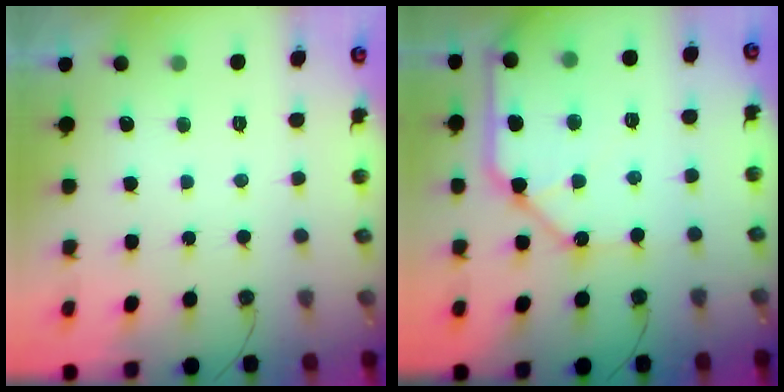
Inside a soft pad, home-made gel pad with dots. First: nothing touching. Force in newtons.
{"total": 13.1, "press": 13.0, "slide": 1.9}